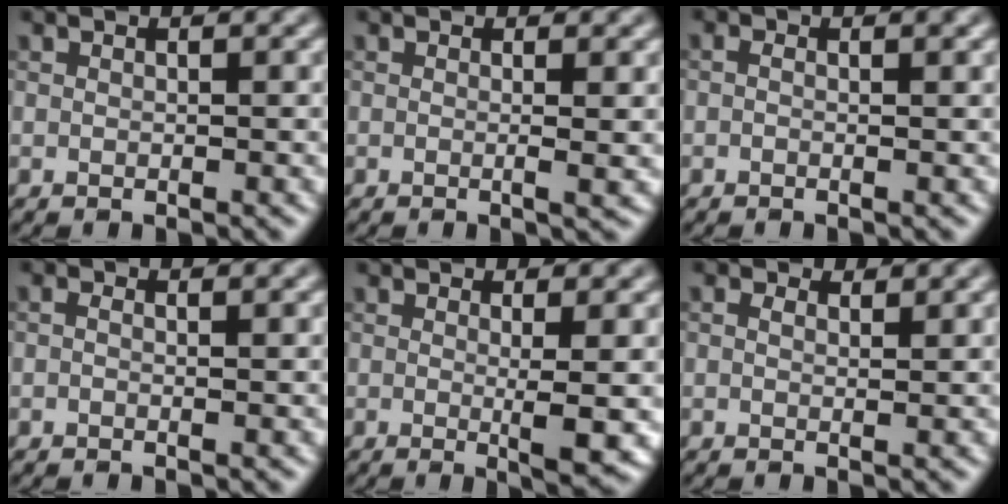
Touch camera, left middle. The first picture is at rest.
{"total": 1.8, "force": [0.2, 0.6, 1.7], "torque": [-0.020, 0.000, -0.002]}
{"total": 1.5, "force": [0.5, 0.7, 1.3], "torque": [-0.007, -0.002, -0.006]}
{"total": 1.8, "force": [0.7, 0.9, 1.4], "torque": [-0.008, 0.005, -0.011]}
{"total": 3.5, "force": [0.2, 0.6, 3.4], "torque": [-0.047, -0.009, 0.002]}
{"total": 2.1, "force": [1.4, 1.0, 1.2], "torque": [-0.019, -0.005, 0.010]}